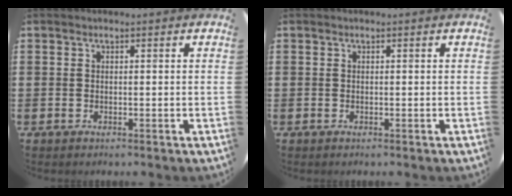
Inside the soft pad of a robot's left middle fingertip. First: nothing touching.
{"total": 0.0}